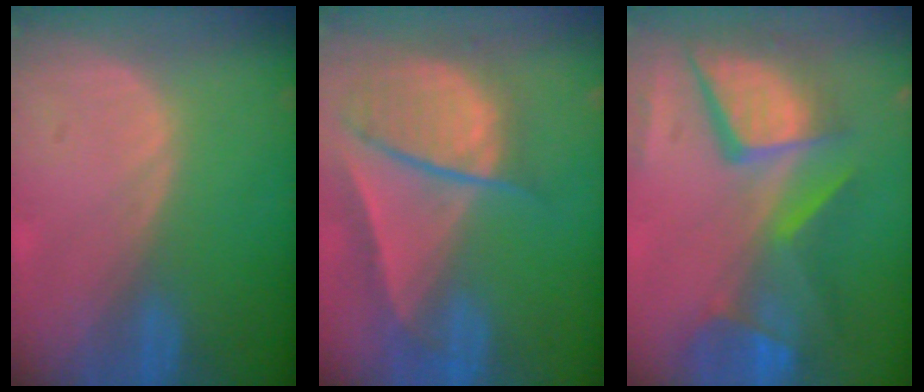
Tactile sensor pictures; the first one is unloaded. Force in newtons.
{"total": 9.5, "press": 8.1, "slide": 4.9}
{"total": 12.4, "press": 10.1, "slide": 7.1}